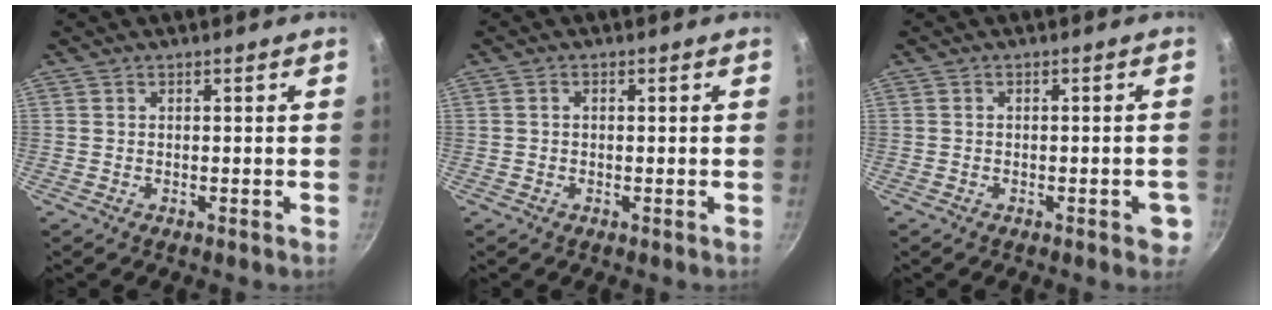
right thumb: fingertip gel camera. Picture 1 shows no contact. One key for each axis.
{"total": 0.8, "fx": 0.1, "fy": 0.6, "fz": 0.5, "tx": -0.008, "ty": 0.005, "tz": 0.002}
{"total": 3.3, "fx": -1.4, "fy": 1.4, "fz": 2.7, "tx": -0.022, "ty": 0.006, "tz": -0.017}